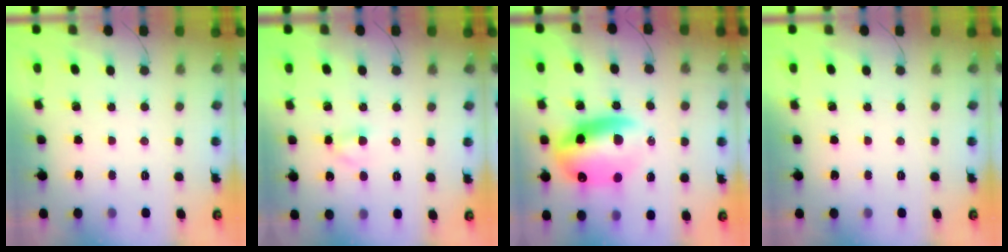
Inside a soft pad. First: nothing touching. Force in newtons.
{"total": 2.9, "press": 2.7, "slide": 1.2}
{"total": 15.8, "press": 15.3, "slide": 4.2}
{"total": 0.0}